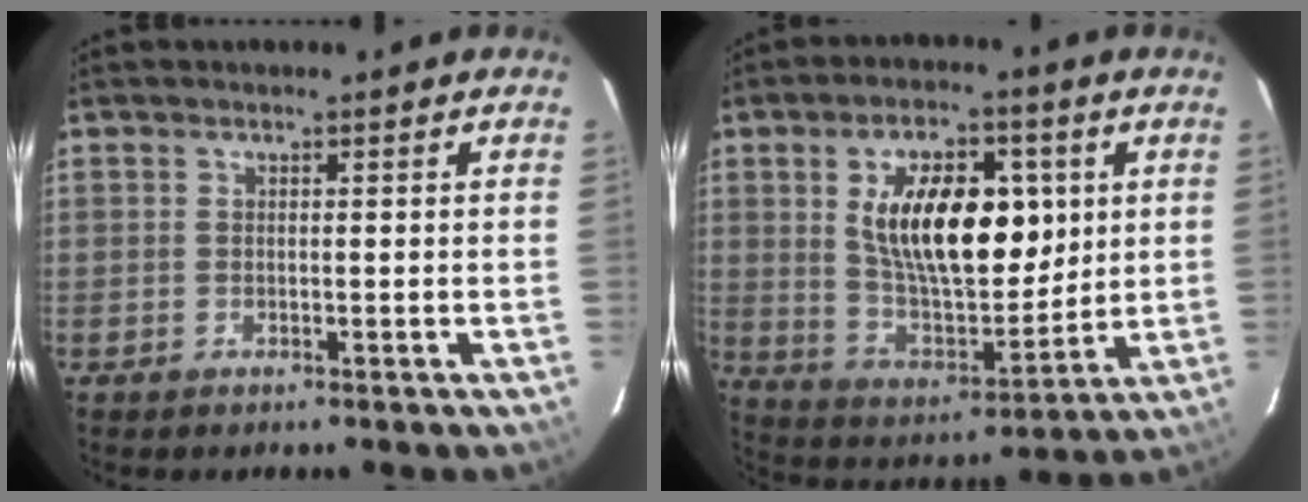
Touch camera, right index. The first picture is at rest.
{"total": 17.8, "force": [4.4, 8.8, 14.9], "torque": [-0.253, 0.004, 0.088]}